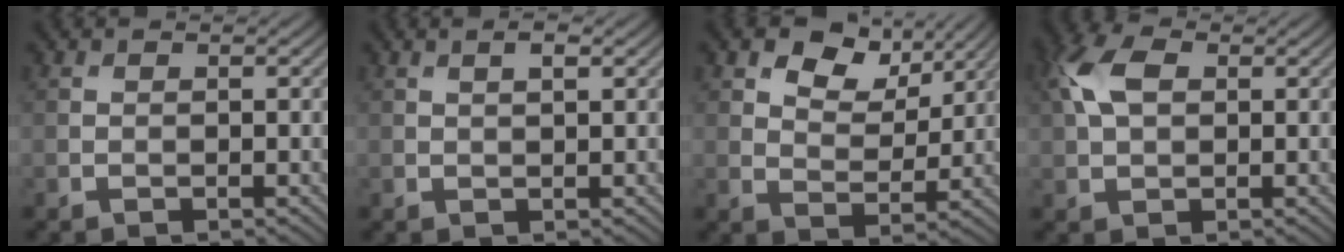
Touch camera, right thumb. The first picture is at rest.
{"total": 1.7, "force": [0.9, 0.3, 1.5], "torque": [-0.022, -0.001, 0.018]}
{"total": 6.8, "force": [4.1, 3.8, 3.9], "torque": [-0.071, -0.007, 0.066]}
{"total": 6.6, "force": [1.8, 4.1, 4.9], "torque": [-0.129, 0.018, 0.028]}